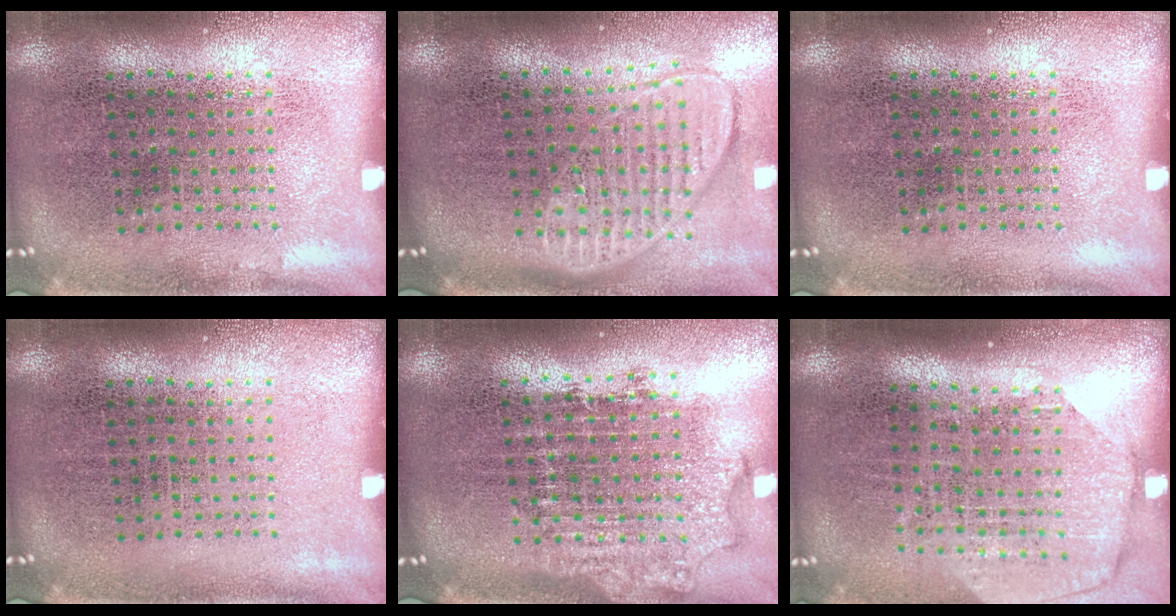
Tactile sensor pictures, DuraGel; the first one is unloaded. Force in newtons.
{"total": 1.8, "press": 1.5, "slide": 1.0}
{"total": 0.0}
{"total": 0.0}
{"total": 1.8, "press": 1.4, "slide": 1.1}
{"total": 1.8, "press": 1.6, "slide": 1.0}